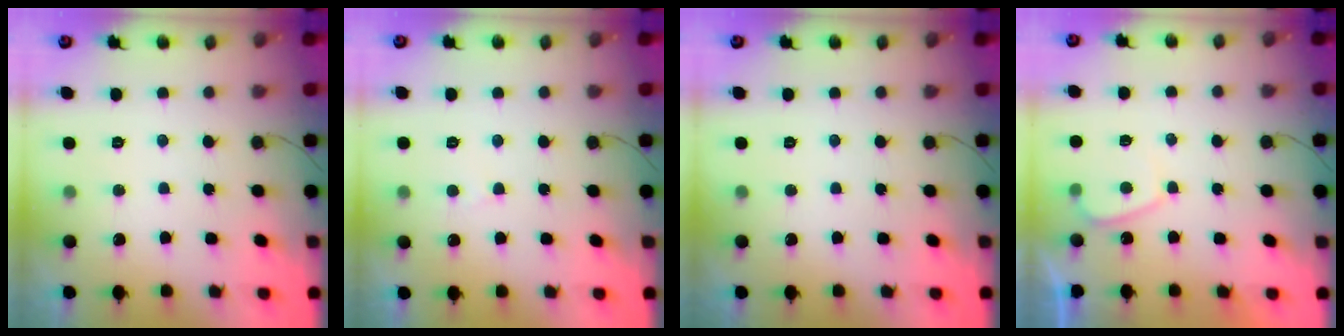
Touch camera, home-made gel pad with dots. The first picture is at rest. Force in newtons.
{"total": 2.4, "press": 2.4, "slide": 0.2}
{"total": 0.0}
{"total": 1.2, "press": 1.1, "slide": 0.6}